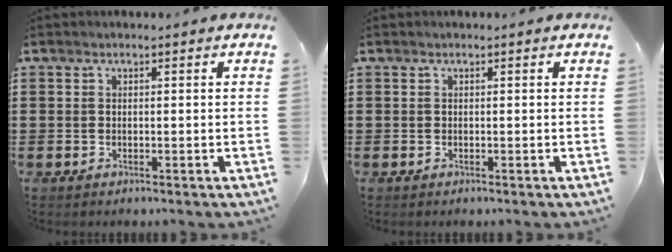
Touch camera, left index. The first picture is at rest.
{"total": 0.0}